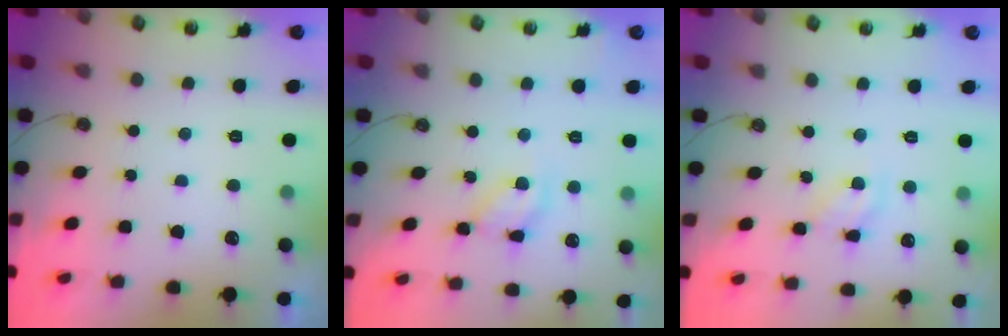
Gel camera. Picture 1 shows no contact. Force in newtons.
{"total": 11.3, "press": 11.3, "slide": 1.2}
{"total": 8.2, "press": 8.2, "slide": 0.5}